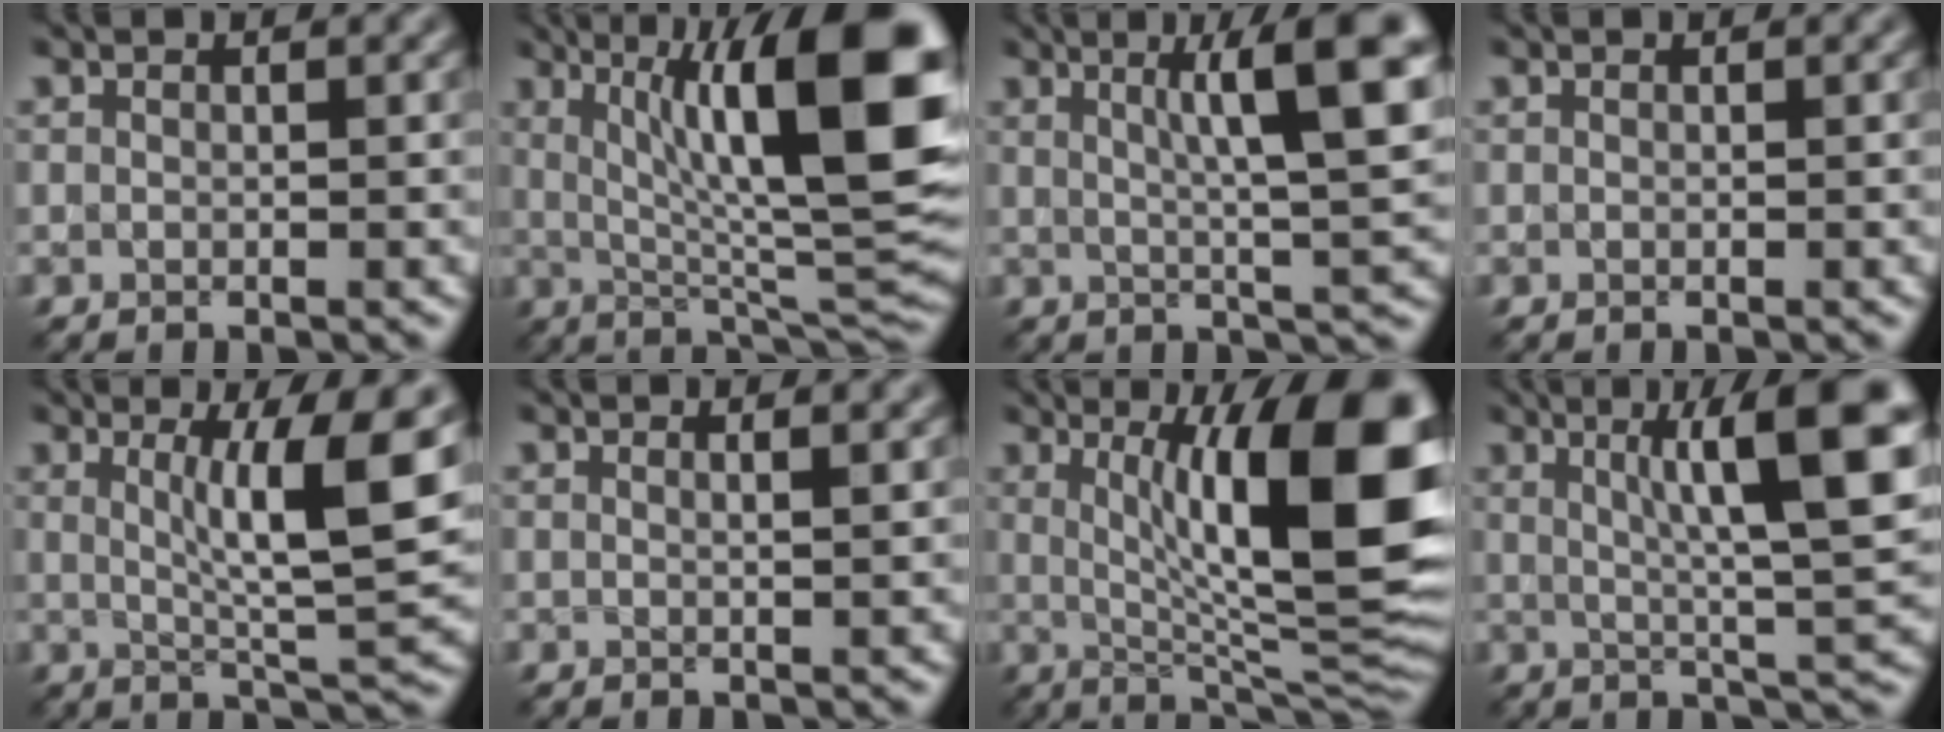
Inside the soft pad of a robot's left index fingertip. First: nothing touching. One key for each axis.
{"total": 14.8, "fx": 4.0, "fy": 3.6, "fz": 13.8, "tx": -0.180, "ty": 0.006, "tz": 0.062}
{"total": 8.9, "fx": 2.8, "fy": 1.5, "fz": 8.3, "tx": -0.098, "ty": 0.007, "tz": 0.041}
{"total": 0.0}
{"total": 8.4, "fx": 2.2, "fy": 1.4, "fz": 8.0, "tx": -0.111, "ty": -0.009, "tz": 0.038}
{"total": 1.3, "fx": 0.8, "fy": 0.5, "fz": 0.9, "tx": -0.005, "ty": 0.002, "tz": 0.005}
{"total": 14.6, "fx": 2.9, "fy": 3.7, "fz": 13.8, "tx": -0.172, "ty": -0.004, "tz": 0.044}
{"total": 10.8, "fx": 3.1, "fy": 1.9, "fz": 10.2, "tx": -0.128, "ty": 0.007, "tz": 0.045}